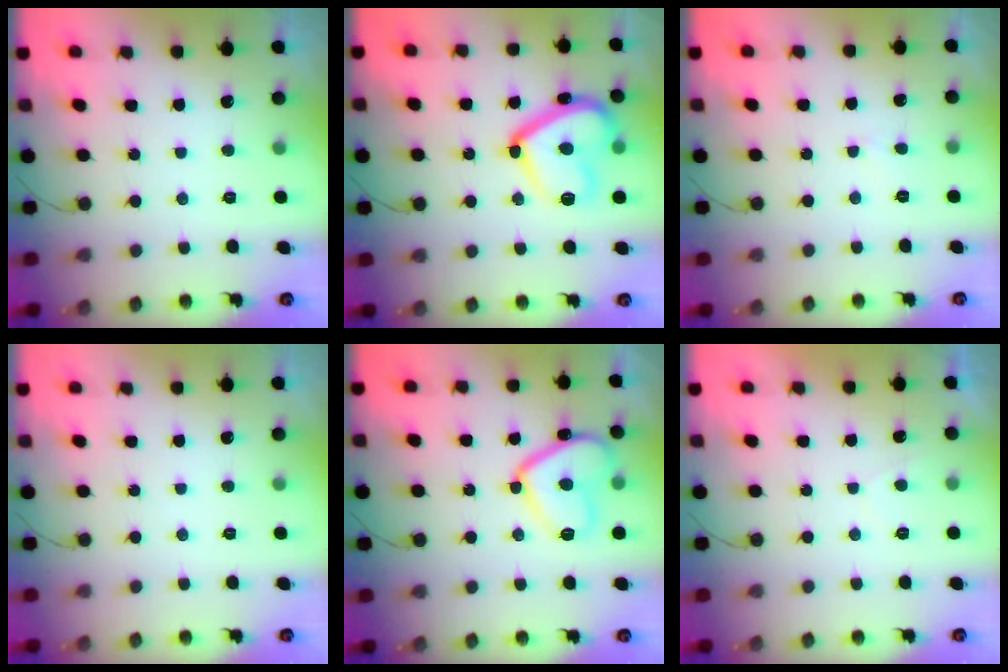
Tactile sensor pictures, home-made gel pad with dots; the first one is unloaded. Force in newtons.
{"total": 18.6, "press": 18.5, "slide": 1.4}
{"total": 3.0, "press": 3.0, "slide": 0.3}
{"total": 0.0}
{"total": 12.8, "press": 12.7, "slide": 1.3}
{"total": 0.8, "press": 0.6, "slide": 0.6}